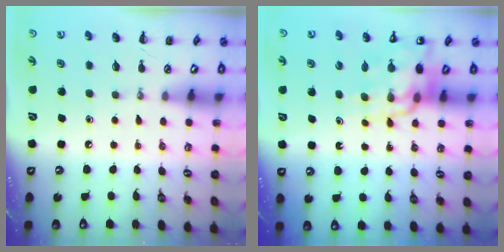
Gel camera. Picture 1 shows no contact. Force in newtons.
{"total": 13.9, "press": 13.4, "slide": 3.8}